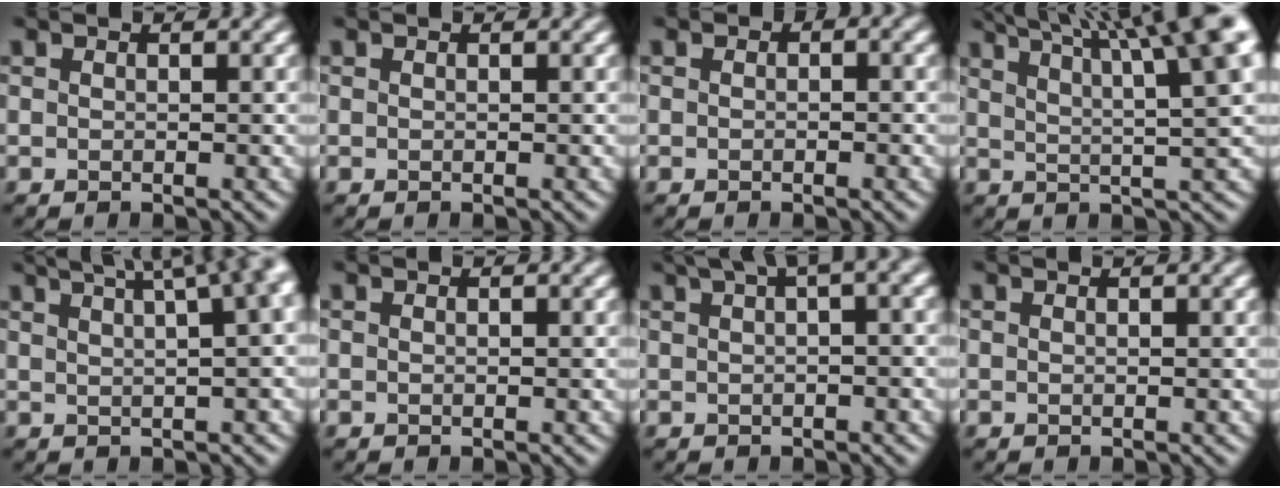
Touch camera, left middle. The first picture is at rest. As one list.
[{"total": 0.0}, {"total": 1.8, "force": [0.7, 1.0, 1.3], "torque": [-0.013, 0.016, 0.003]}, {"total": 11.7, "force": [6.7, 2.8, 9.2], "torque": [-0.140, 0.037, 0.095]}, {"total": 20.0, "force": [11.3, 9.6, 13.5], "torque": [-0.089, 0.120, 0.117]}, {"total": 0.0}, {"total": 9.3, "force": [5.3, 3.5, 6.8], "torque": [-0.079, 0.052, 0.066]}, {"total": 0.8, "force": [0.5, 0.3, 0.6], "torque": [-0.001, 0.003, -0.002]}]